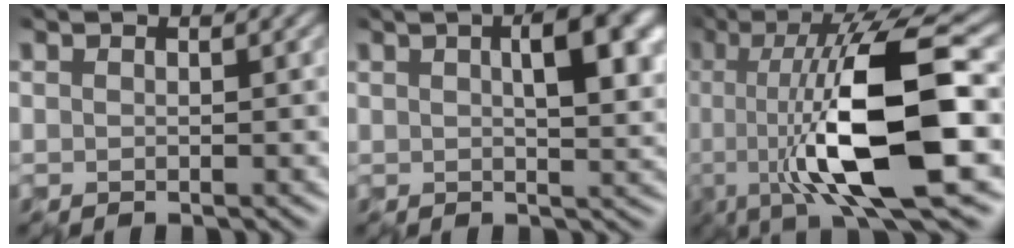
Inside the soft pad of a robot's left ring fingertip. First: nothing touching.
{"total": 6.6, "force": [1.6, 2.5, 5.9], "torque": [-0.088, 0.005, 0.028]}
{"total": 12.1, "force": [-1.8, 2.4, 11.7], "torque": [-0.179, -0.006, -0.040]}